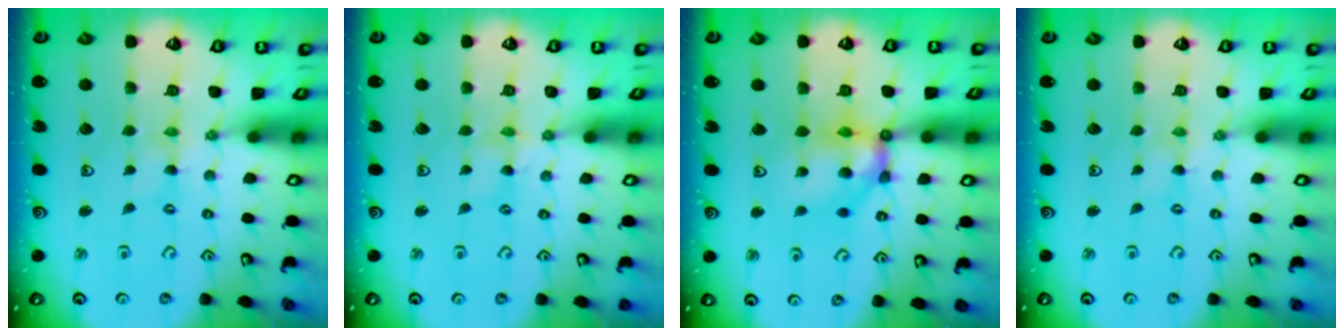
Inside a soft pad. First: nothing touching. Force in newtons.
{"total": 0.0}
{"total": 12.7, "press": 12.6, "slide": 1.4}
{"total": 0.0}